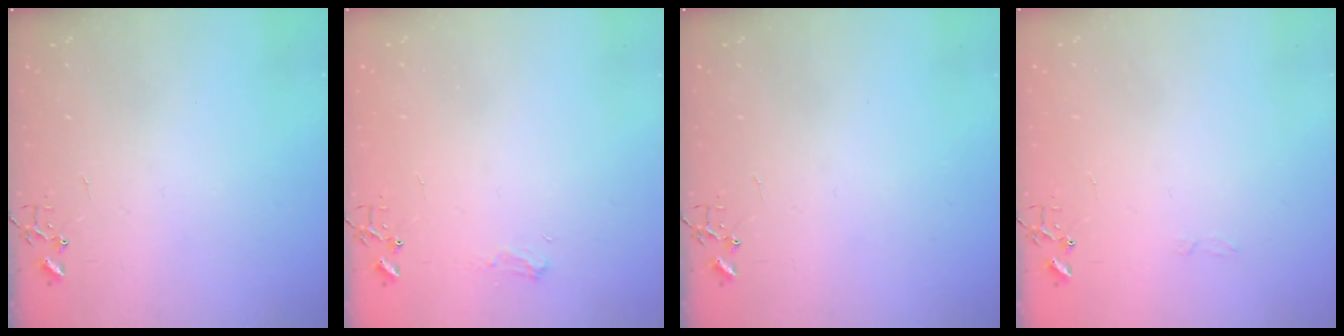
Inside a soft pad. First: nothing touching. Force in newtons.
{"total": 5.9, "press": 5.9, "slide": 0.6}
{"total": 0.0}
{"total": 3.3, "press": 3.2, "slide": 0.6}